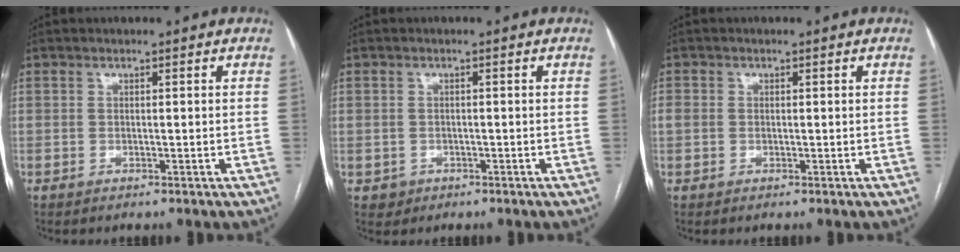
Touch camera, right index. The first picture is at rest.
{"total": 2.3, "force": [-0.7, 2.2, 0.0], "torque": [0.006, 0.008, -0.008]}
{"total": 1.6, "force": [0.1, 1.4, 0.7], "torque": [-0.014, 0.012, 0.005]}